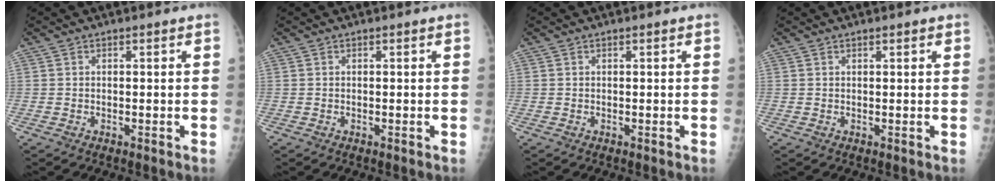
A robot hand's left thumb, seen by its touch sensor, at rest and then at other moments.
{"total": 0.0}
{"total": 0.0}
{"total": 0.9, "force": [0.7, 0.3, 0.6], "torque": [-0.008, -0.002, 0.008]}